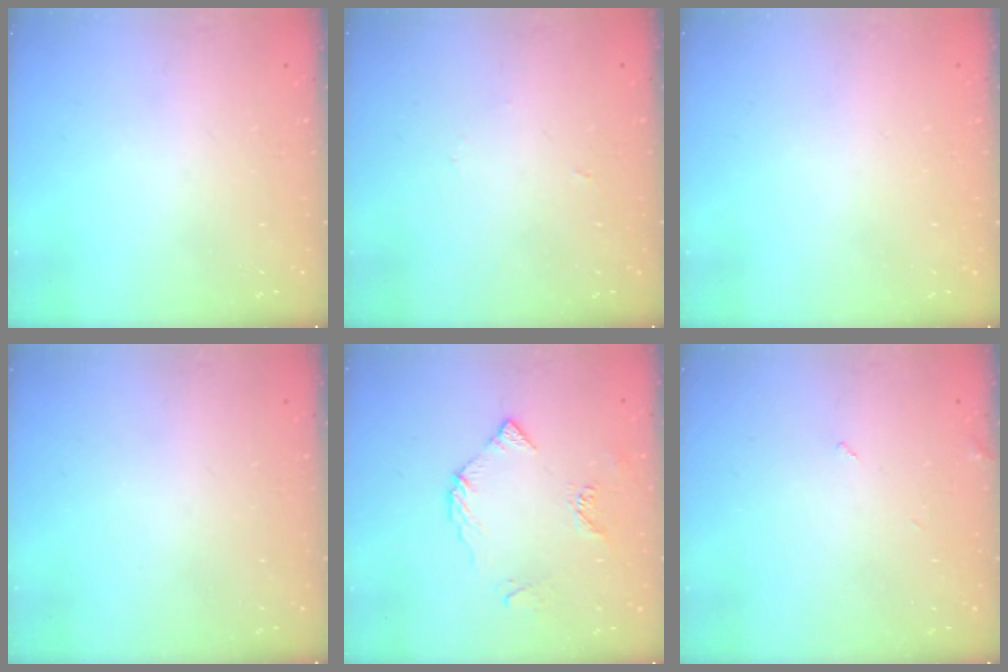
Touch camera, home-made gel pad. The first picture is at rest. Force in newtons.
{"total": 2.5, "press": 2.5, "slide": 0.2}
{"total": 2.0, "press": 2.0, "slide": 0.1}
{"total": 0.0}
{"total": 6.9, "press": 6.8, "slide": 0.7}
{"total": 2.2, "press": 2.2, "slide": 0.3}